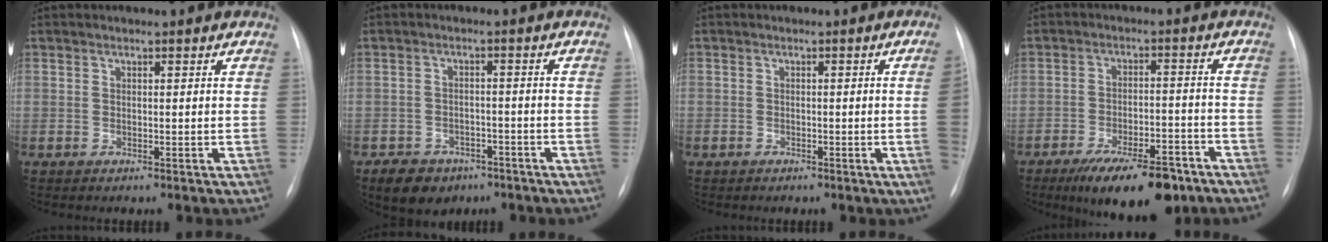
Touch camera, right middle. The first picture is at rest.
{"total": 6.7, "force": [-4.4, 4.6, 2.1], "torque": [-0.038, 0.005, -0.062]}
{"total": 2.6, "force": [-0.5, -0.6, 2.5], "torque": [-0.034, 0.002, -0.006]}
{"total": 13.2, "force": [-9.4, 4.5, 8.1], "torque": [-0.115, 0.004, -0.146]}